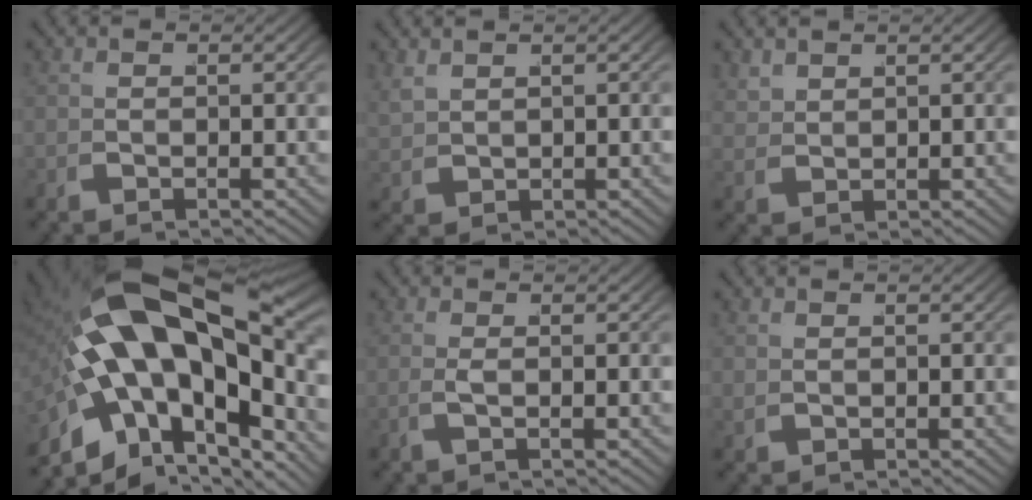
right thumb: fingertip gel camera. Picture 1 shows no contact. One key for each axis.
{"total": 1.6, "fx": 1.3, "fy": 0.5, "fz": 0.7, "tx": -0.018, "ty": 0.002, "tz": 0.036}
{"total": 1.8, "fx": 1.7, "fy": 0.2, "fz": 0.6, "tx": -0.009, "ty": 0.005, "tz": 0.042}
{"total": 19.1, "fx": 0.4, "fy": 11.2, "fz": 15.4, "tx": -0.295, "ty": -0.023, "tz": 0.019}
{"total": 0.7, "fx": -0.1, "fy": -0.5, "fz": 0.5, "tx": -0.010, "ty": 0.004, "tz": -0.001}
{"total": 0.6, "fx": 0.5, "fy": 0.2, "fz": 0.3, "tx": -0.007, "ty": -0.002, "tz": 0.016}